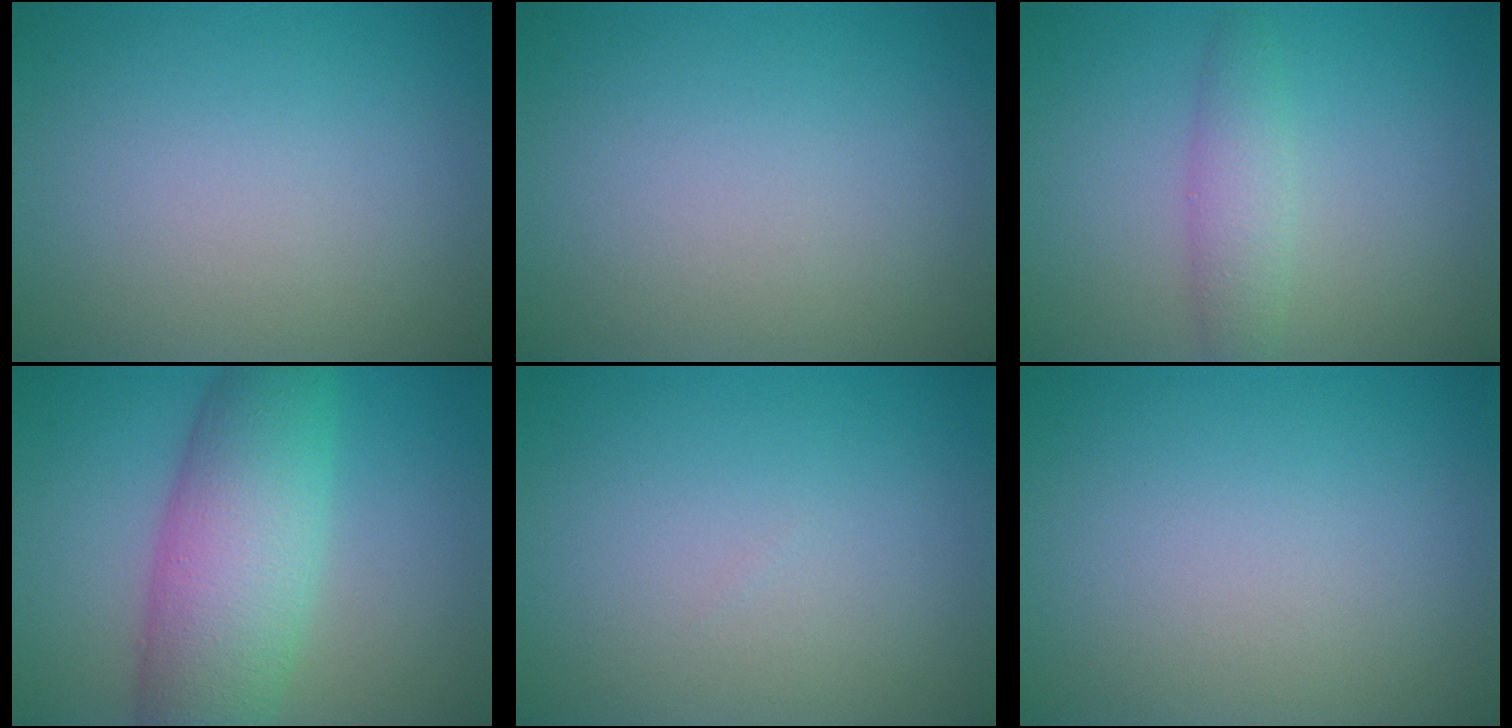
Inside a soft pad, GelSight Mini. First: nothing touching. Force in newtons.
{"total": 0.0}
{"total": 2.5, "press": 2.5, "slide": 0.1}
{"total": 8.7, "press": 8.7, "slide": 0.1}
{"total": 0.0}
{"total": 0.0}